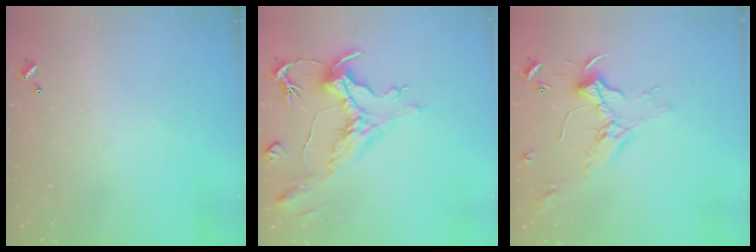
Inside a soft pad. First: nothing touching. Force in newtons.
{"total": 1.6, "press": 0.0, "slide": 1.6}
{"total": 2.4, "press": 2.3, "slide": 0.9}